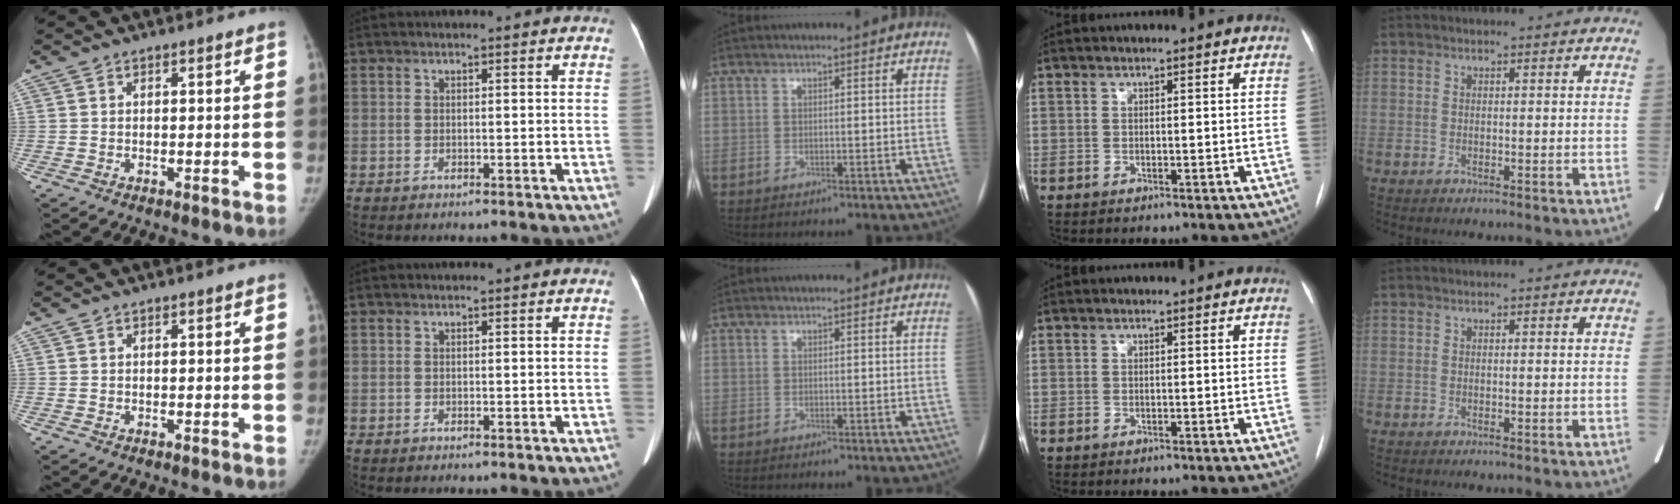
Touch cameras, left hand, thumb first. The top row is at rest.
{}